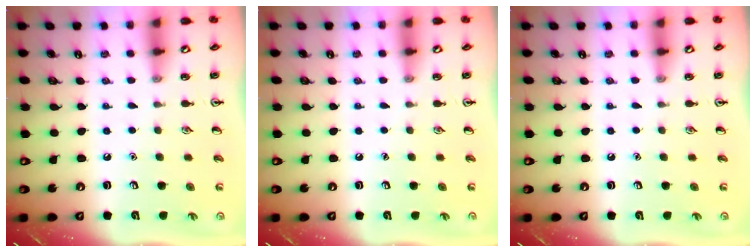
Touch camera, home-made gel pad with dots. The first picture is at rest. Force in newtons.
{"total": 0.0}
{"total": 0.0}